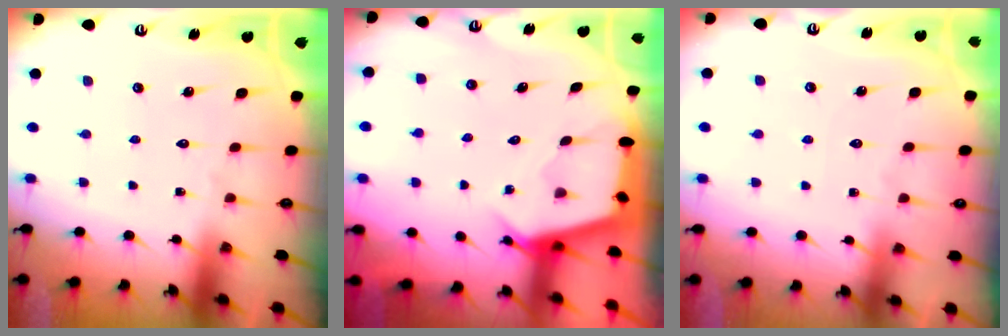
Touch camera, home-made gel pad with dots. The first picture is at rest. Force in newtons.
{"total": 2.8, "press": 2.8, "slide": 0.2}
{"total": 2.4, "press": 2.4, "slide": 0.3}